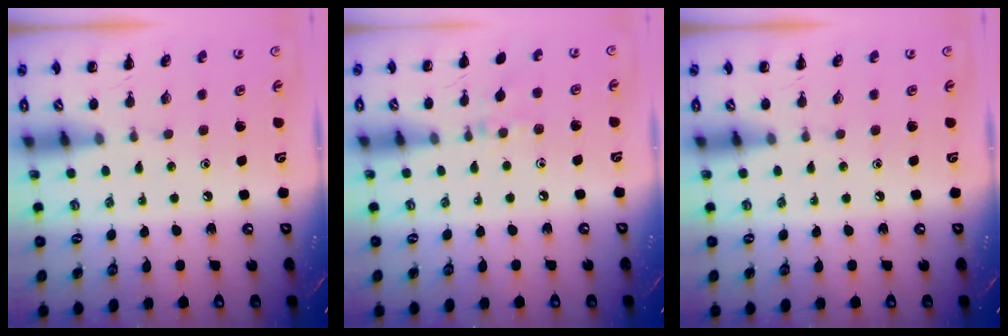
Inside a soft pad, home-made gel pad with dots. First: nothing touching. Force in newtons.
{"total": 6.4, "press": 6.1, "slide": 1.8}
{"total": 0.0}